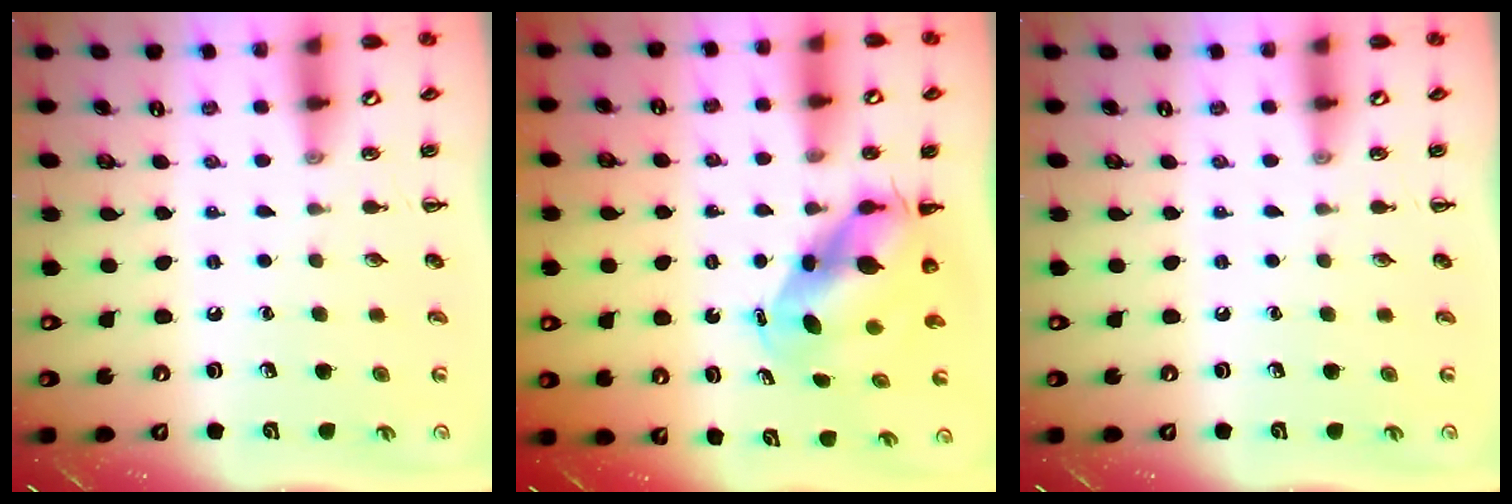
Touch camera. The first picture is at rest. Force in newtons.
{"total": 7.1, "press": 6.9, "slide": 1.6}
{"total": 0.0}